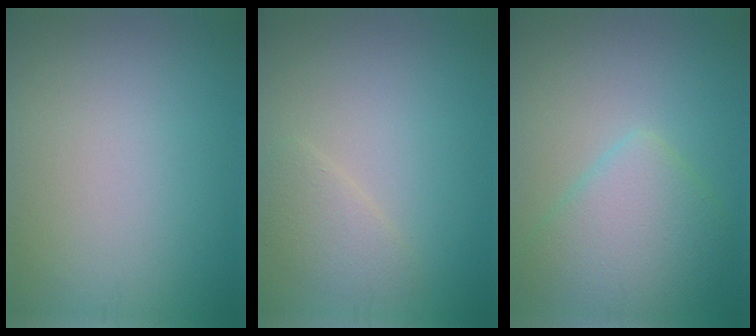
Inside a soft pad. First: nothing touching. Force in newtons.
{"total": 2.0, "press": 2.0, "slide": 0.2}
{"total": 4.9, "press": 4.9, "slide": 0.2}